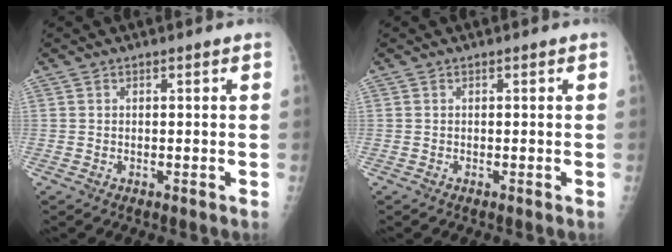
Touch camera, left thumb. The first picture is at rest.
{"total": 0.0}